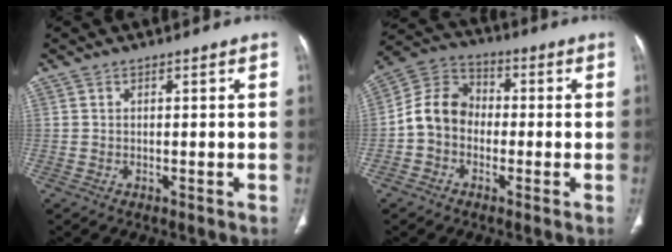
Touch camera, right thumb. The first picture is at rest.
{"total": 9.2, "force": [-1.6, 7.5, 5.0], "torque": [-0.078, 0.035, -0.046]}